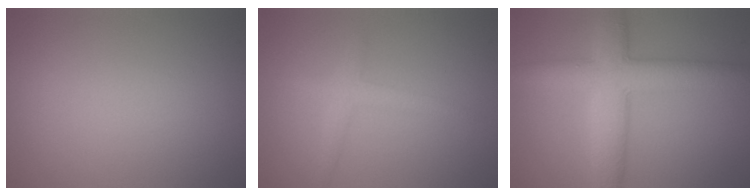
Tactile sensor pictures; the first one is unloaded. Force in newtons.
{"total": 2.0, "press": 2.0, "slide": 0.1}
{"total": 7.2, "press": 7.2, "slide": 0.1}